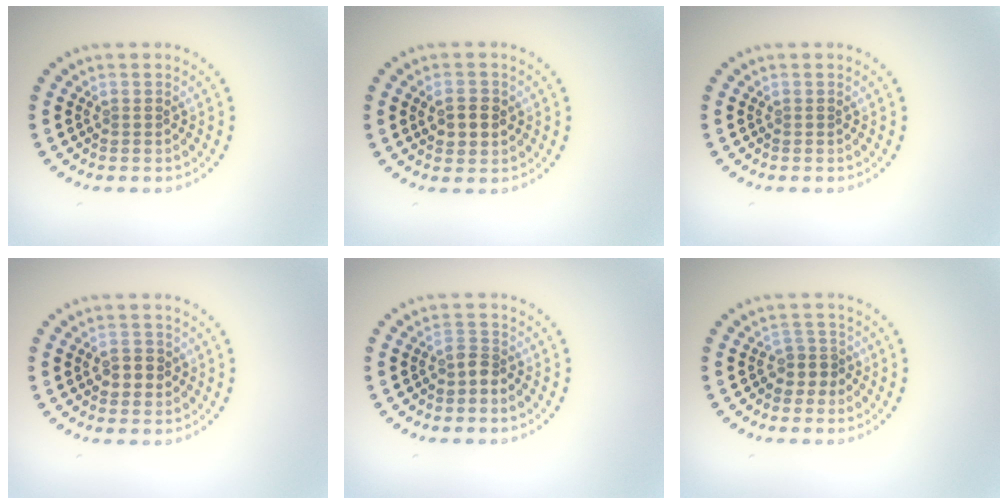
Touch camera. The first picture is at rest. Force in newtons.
{"total": 2.6, "press": 2.6, "slide": 0.4}
{"total": 0.0}
{"total": 1.7, "press": 1.7, "slide": 0.1}
{"total": 1.5, "press": 1.2, "slide": 1.0}
{"total": 1.9, "press": 1.4, "slide": 1.2}